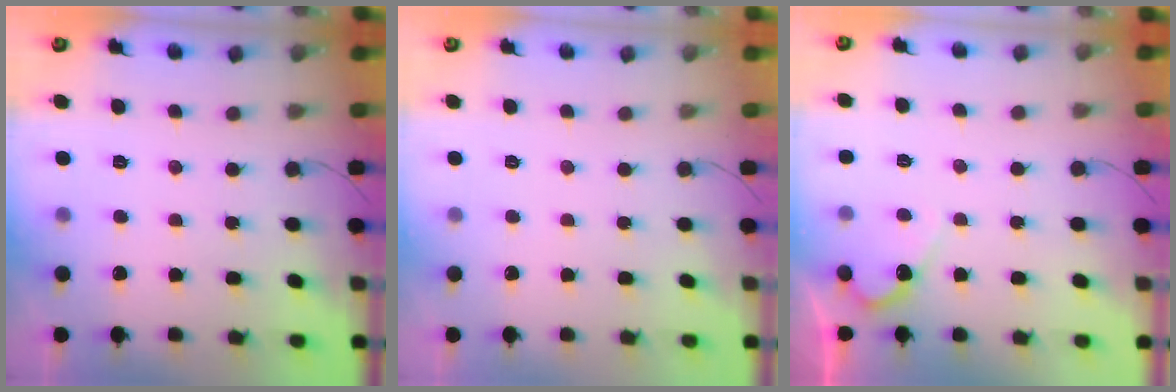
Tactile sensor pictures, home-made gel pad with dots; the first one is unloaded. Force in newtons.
{"total": 0.0}
{"total": 4.0, "press": 4.0, "slide": 0.2}